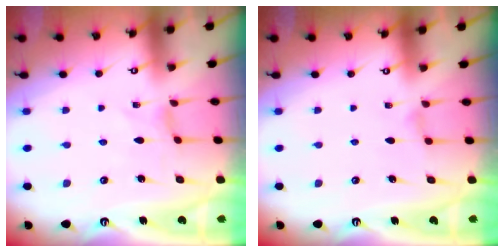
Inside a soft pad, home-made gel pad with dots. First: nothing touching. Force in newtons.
{"total": 0.8, "press": 0.8, "slide": 0.2}